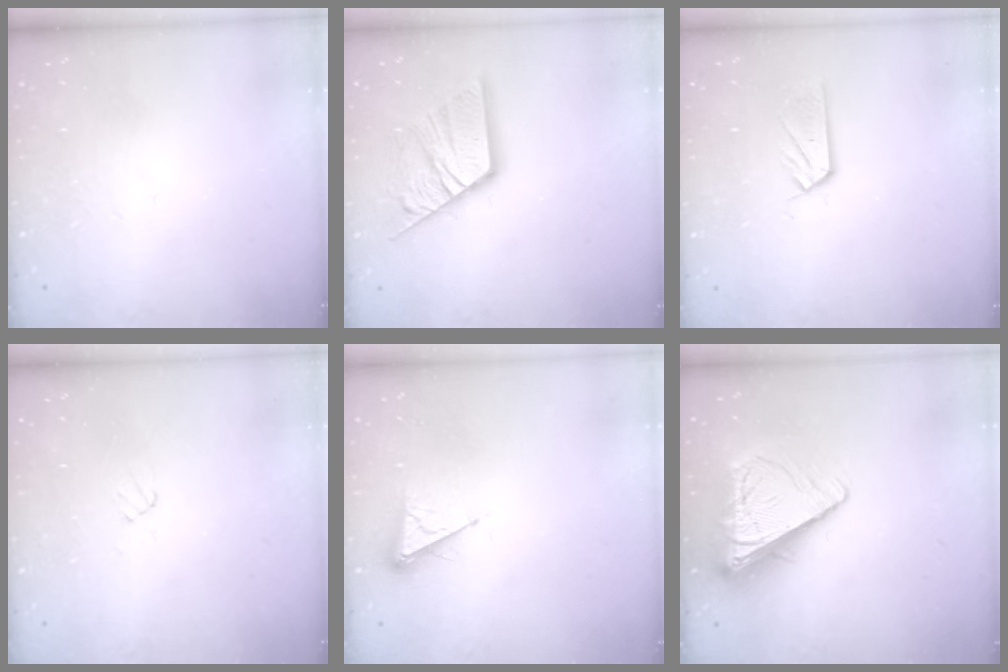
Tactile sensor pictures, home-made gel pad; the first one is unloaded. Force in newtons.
{"total": 15.5, "press": 15.4, "slide": 1.4}
{"total": 5.3, "press": 5.3, "slide": 0.2}
{"total": 4.0, "press": 4.0, "slide": 0.6}
{"total": 5.4, "press": 5.3, "slide": 0.6}
{"total": 9.8, "press": 9.7, "slide": 1.4}